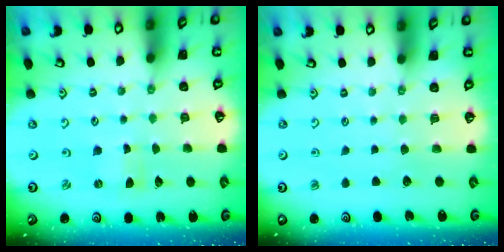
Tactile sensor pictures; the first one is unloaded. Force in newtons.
{"total": 0.0}